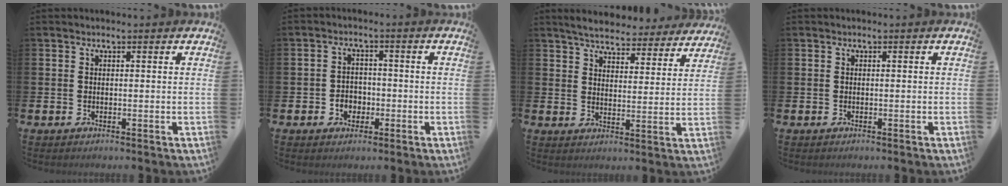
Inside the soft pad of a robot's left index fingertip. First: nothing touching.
{"total": 2.8, "force": [-1.0, 2.4, 1.0], "torque": [-0.011, -0.001, -0.026]}
{"total": 5.3, "force": [5.2, 0.7, 0.8], "torque": [-0.031, -0.036, 0.088]}
{"total": 0.0}